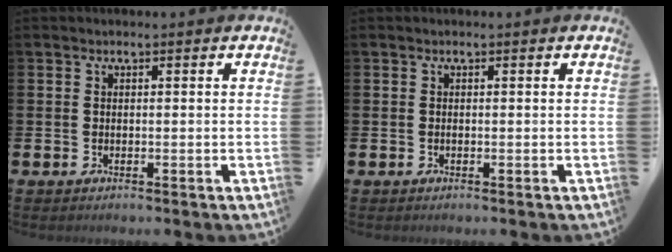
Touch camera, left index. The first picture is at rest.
{"total": 0.0}